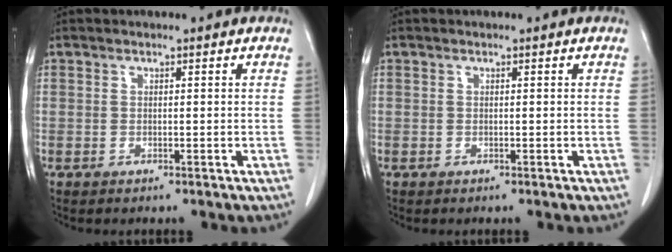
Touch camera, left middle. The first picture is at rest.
{"total": 0.0}